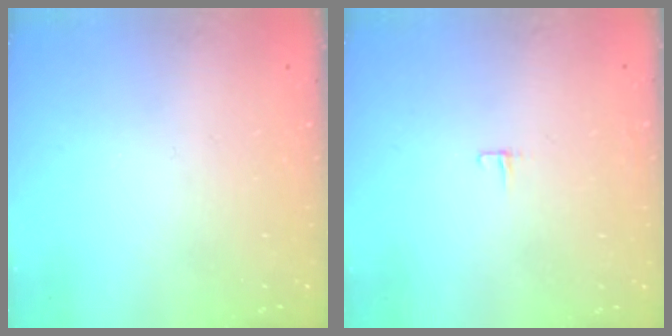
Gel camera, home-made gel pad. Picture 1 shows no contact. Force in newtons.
{"total": 3.3, "press": 3.3, "slide": 0.2}